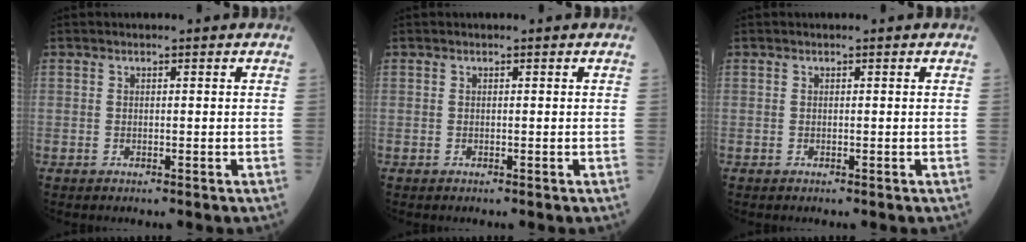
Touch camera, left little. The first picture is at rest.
{"total": 0.0}
{"total": 0.0}